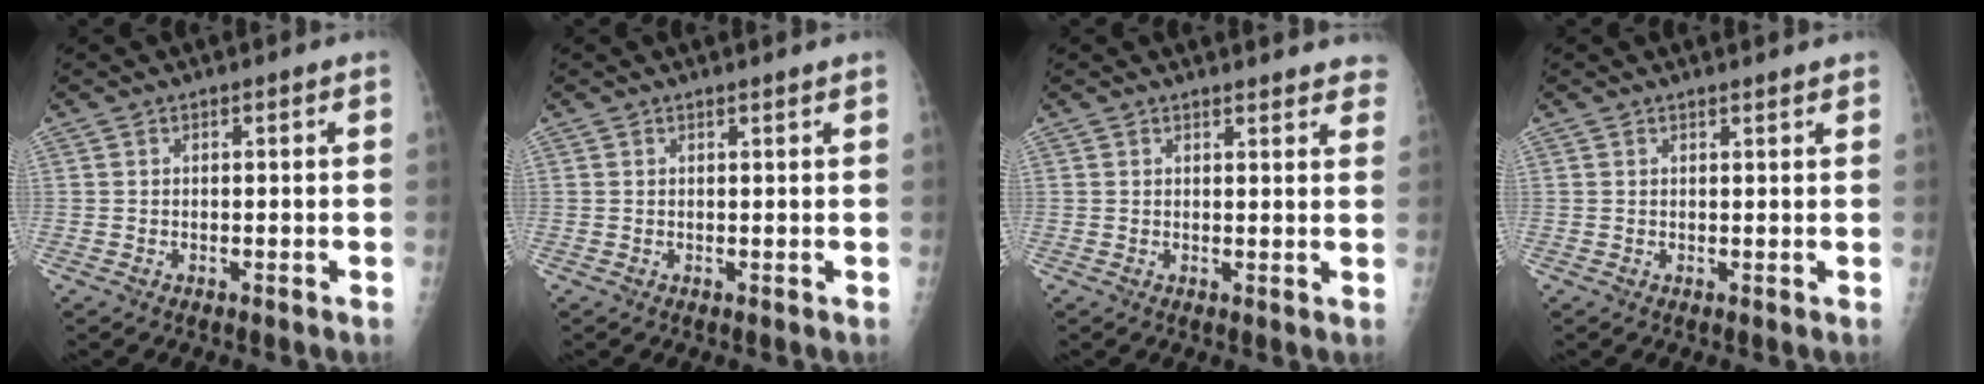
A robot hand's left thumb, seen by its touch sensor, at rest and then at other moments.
{"total": 0.7, "force": [0.7, -0.1, 0.3], "torque": [-0.009, -0.002, 0.013]}
{"total": 6.5, "force": [6.1, 1.6, 1.6], "torque": [0.012, -0.025, 0.048]}
{"total": 1.3, "force": [1.2, 0.1, 0.5], "torque": [-0.002, -0.004, 0.017]}